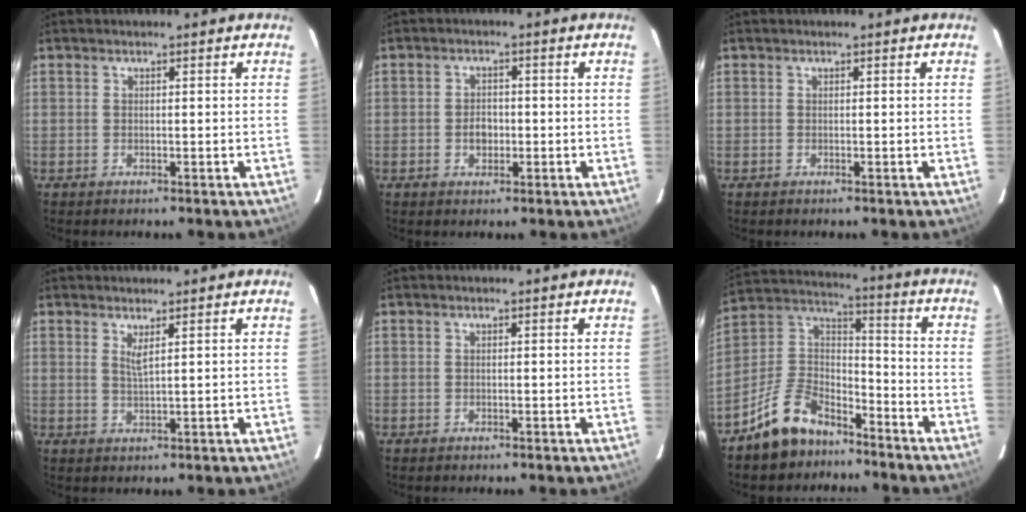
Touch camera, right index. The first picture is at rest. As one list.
[{"total": 3.0, "force": [-0.8, 2.4, 1.7], "torque": [-0.030, 0.004, -0.011]}, {"total": 0.0}, {"total": 2.0, "force": [1.1, -0.1, 1.6], "torque": [-0.030, -0.005, 0.018]}, {"total": 0.0}, {"total": 13.1, "force": [-9.5, 7.0, 5.8], "torque": [-0.138, 0.046, -0.160]}]